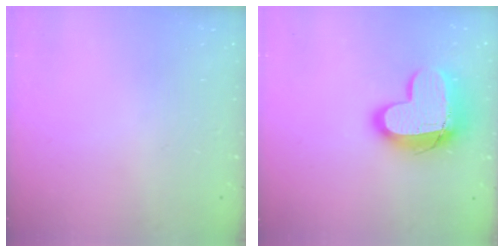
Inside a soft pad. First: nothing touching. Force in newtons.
{"total": 15.2, "press": 15.2, "slide": 1.3}